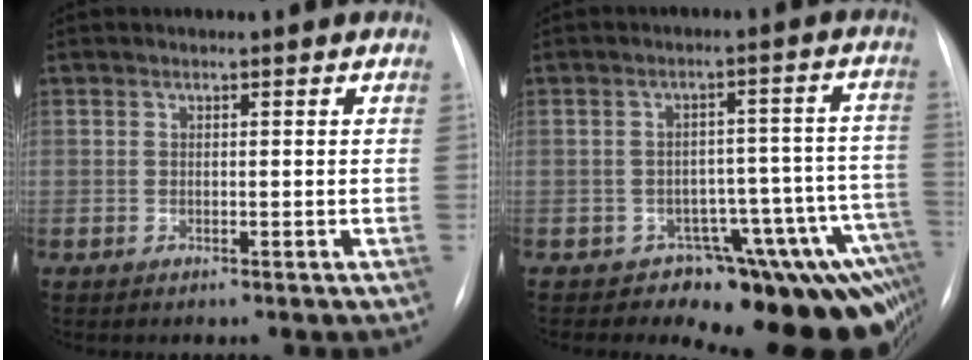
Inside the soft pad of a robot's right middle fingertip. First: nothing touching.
{"total": 13.1, "force": [-10.6, 4.4, 6.3], "torque": [0.008, 0.063, -0.124]}